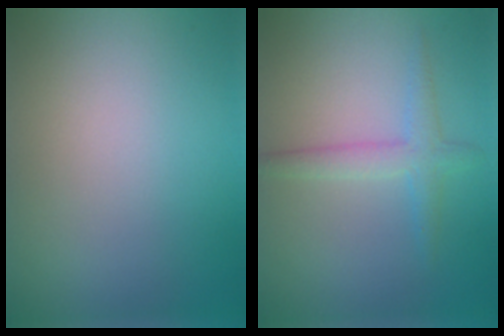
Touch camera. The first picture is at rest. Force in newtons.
{"total": 2.3, "press": 2.3, "slide": 0.1}